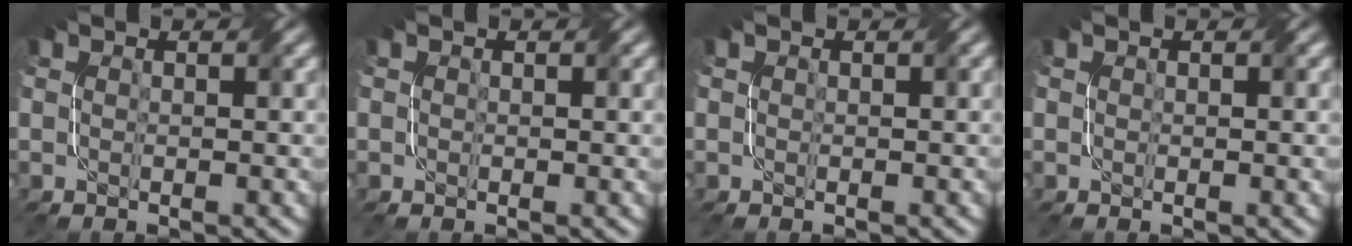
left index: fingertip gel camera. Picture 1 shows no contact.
{"total": 0.6, "force": [0.3, 0.3, 0.4], "torque": [-0.004, 0.000, 0.005]}
{"total": 0.0}
{"total": 0.8, "force": [0.4, 0.2, 0.7], "torque": [-0.008, -0.001, 0.006]}